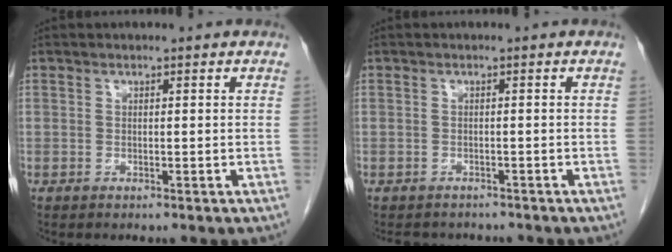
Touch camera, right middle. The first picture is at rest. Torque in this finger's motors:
{"motor_torque": [0.01, -0.01, 0.00, 0.00]}